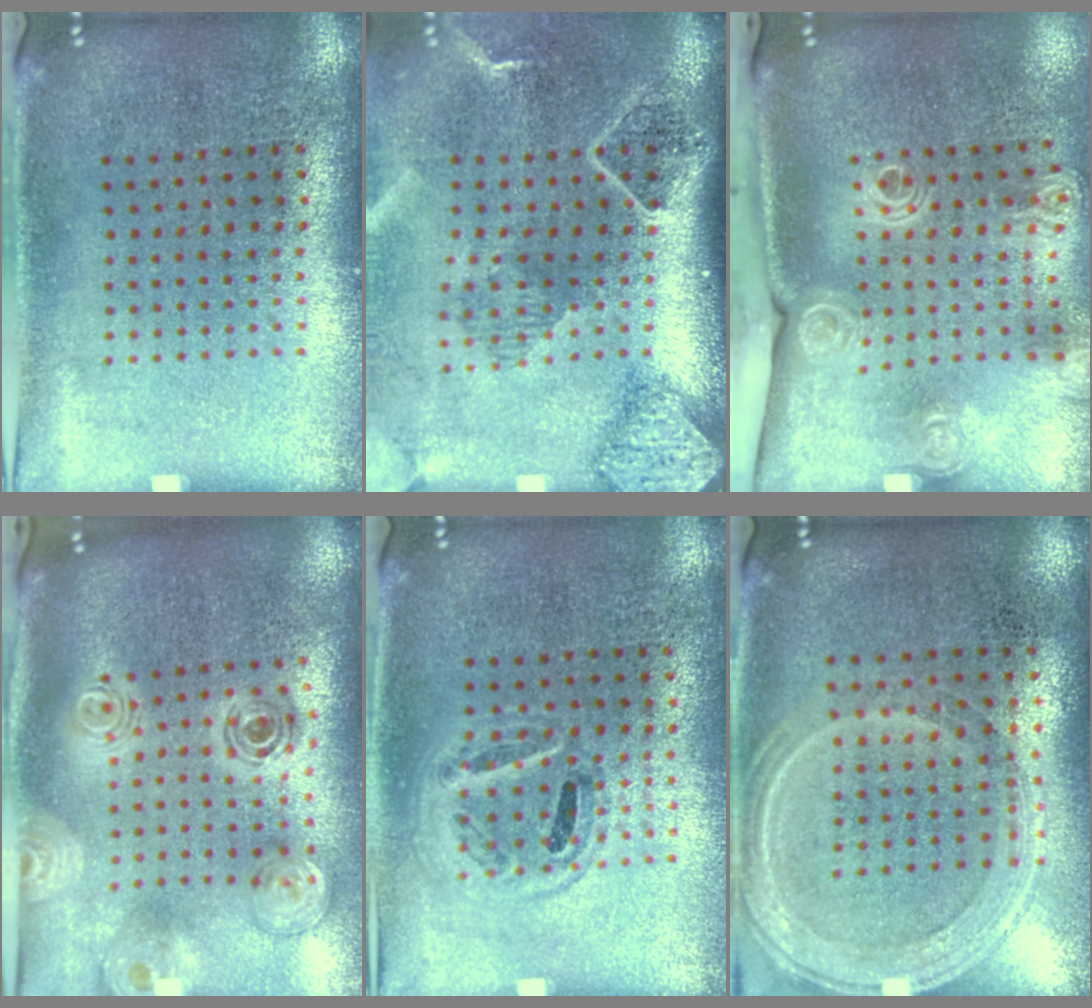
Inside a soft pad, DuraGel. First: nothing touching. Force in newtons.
{"total": 2.7, "press": 2.0, "slide": 1.8}
{"total": 2.1, "press": 1.5, "slide": 1.4}
{"total": 1.7, "press": 1.5, "slide": 0.8}
{"total": 0.9, "press": 0.9, "slide": 0.3}
{"total": 1.2, "press": 1.1, "slide": 0.5}